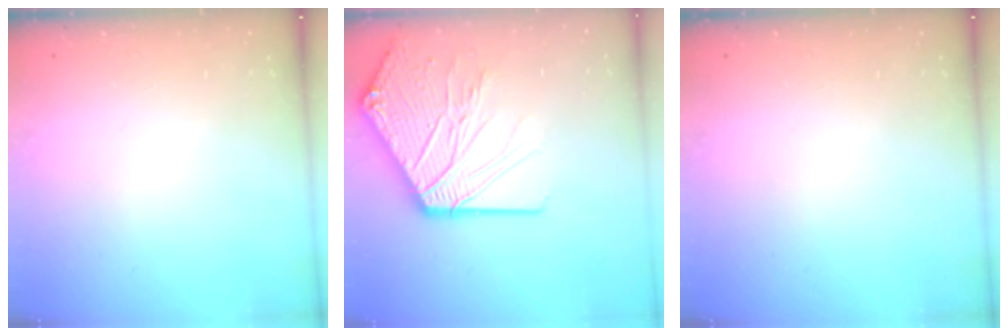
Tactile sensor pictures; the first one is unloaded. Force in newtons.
{"total": 23.5, "press": 23.2, "slide": 3.9}
{"total": 0.0}